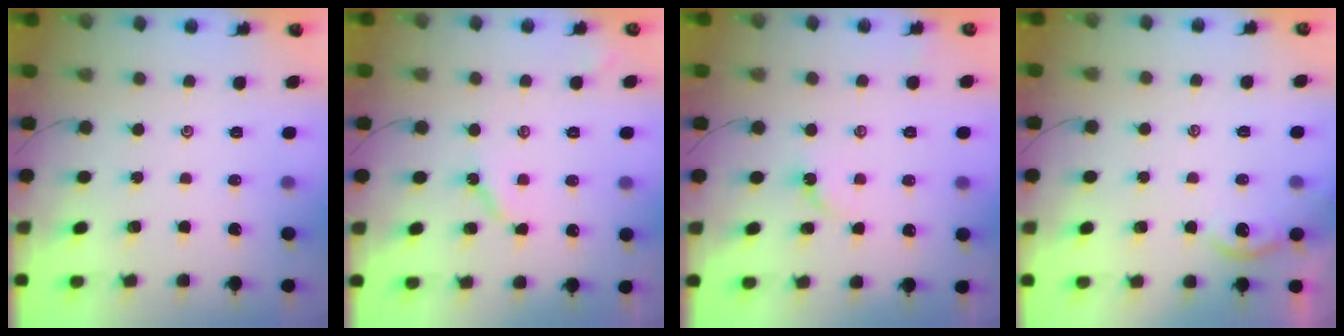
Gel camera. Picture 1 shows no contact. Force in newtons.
{"total": 4.8, "press": 4.8, "slide": 0.5}
{"total": 2.6, "press": 2.5, "slide": 0.4}
{"total": 2.0, "press": 1.9, "slide": 0.5}